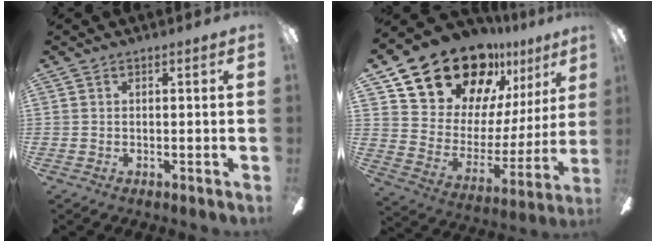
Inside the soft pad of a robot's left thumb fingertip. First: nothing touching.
{"total": 21.7, "force": [17.1, 11.2, 7.2], "torque": [-0.136, -0.116, 0.327]}